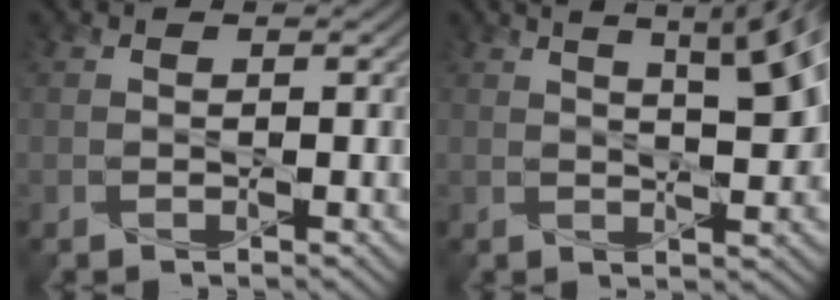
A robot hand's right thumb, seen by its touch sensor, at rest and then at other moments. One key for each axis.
{"total": 9.0, "fx": 3.8, "fy": 2.6, "fz": 7.7, "tx": -0.087, "ty": 0.030, "tz": 0.039}